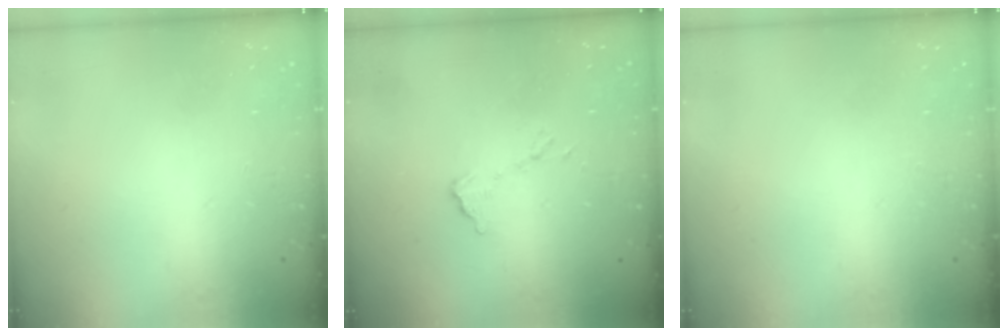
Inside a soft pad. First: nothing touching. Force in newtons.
{"total": 6.3, "press": 6.3, "slide": 0.3}
{"total": 0.0}